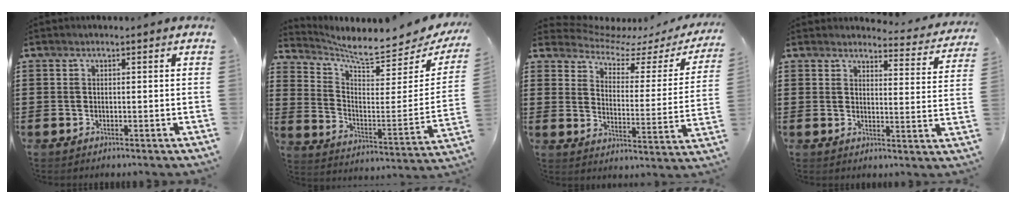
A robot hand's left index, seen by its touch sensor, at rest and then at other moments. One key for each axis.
{"total": 5.9, "fx": 5.3, "fy": 0.5, "fz": 2.6, "tx": -0.079, "ty": -0.050, "tz": 0.084}
{"total": 4.8, "fx": 4.2, "fy": 1.9, "fz": 1.4, "tx": -0.051, "ty": -0.028, "tz": 0.067}
{"total": 3.9, "fx": 3.8, "fy": 0.5, "fz": 0.8, "tx": -0.016, "ty": -0.028, "tz": 0.064}